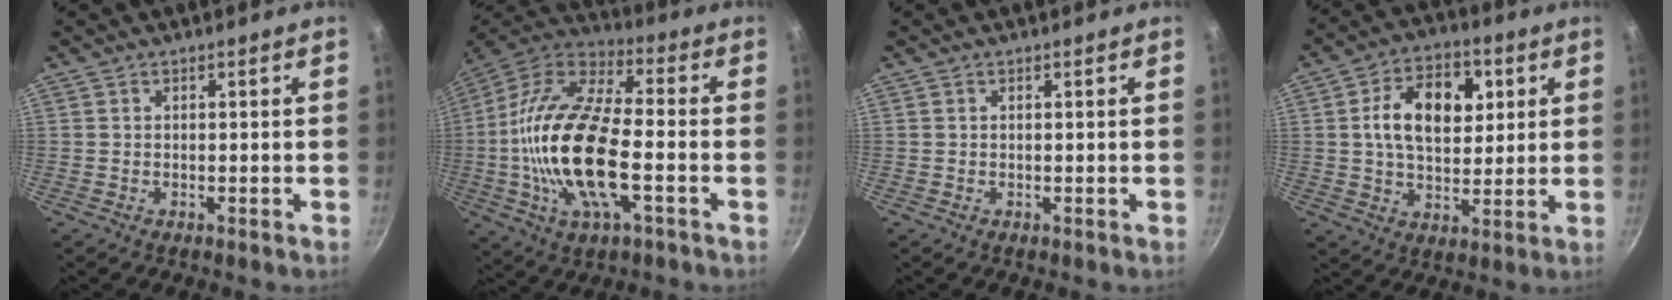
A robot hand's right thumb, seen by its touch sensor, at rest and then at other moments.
{"total": 23.0, "force": [-3.8, 9.5, 20.6], "torque": [-0.431, 0.021, -0.068]}
{"total": 0.0}
{"total": 14.3, "force": [3.4, 9.0, 10.6], "torque": [-0.149, 0.001, 0.052]}